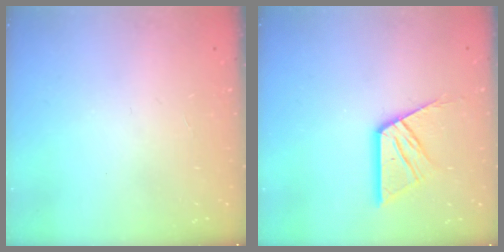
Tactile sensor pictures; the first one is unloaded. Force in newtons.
{"total": 12.2, "press": 12.2, "slide": 1.2}